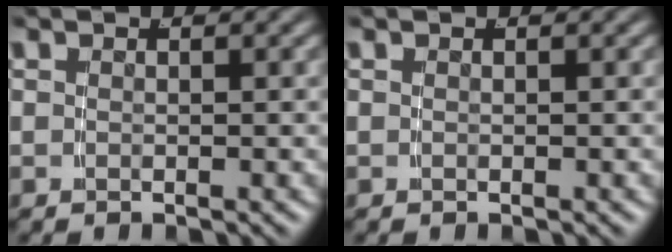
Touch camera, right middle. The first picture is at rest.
{"total": 0.0}